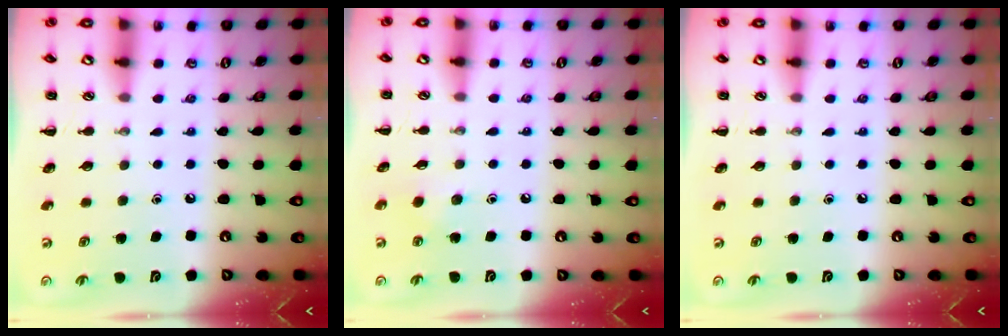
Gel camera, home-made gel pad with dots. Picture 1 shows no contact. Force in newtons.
{"total": 3.4, "press": 3.2, "slide": 0.9}
{"total": 0.0}